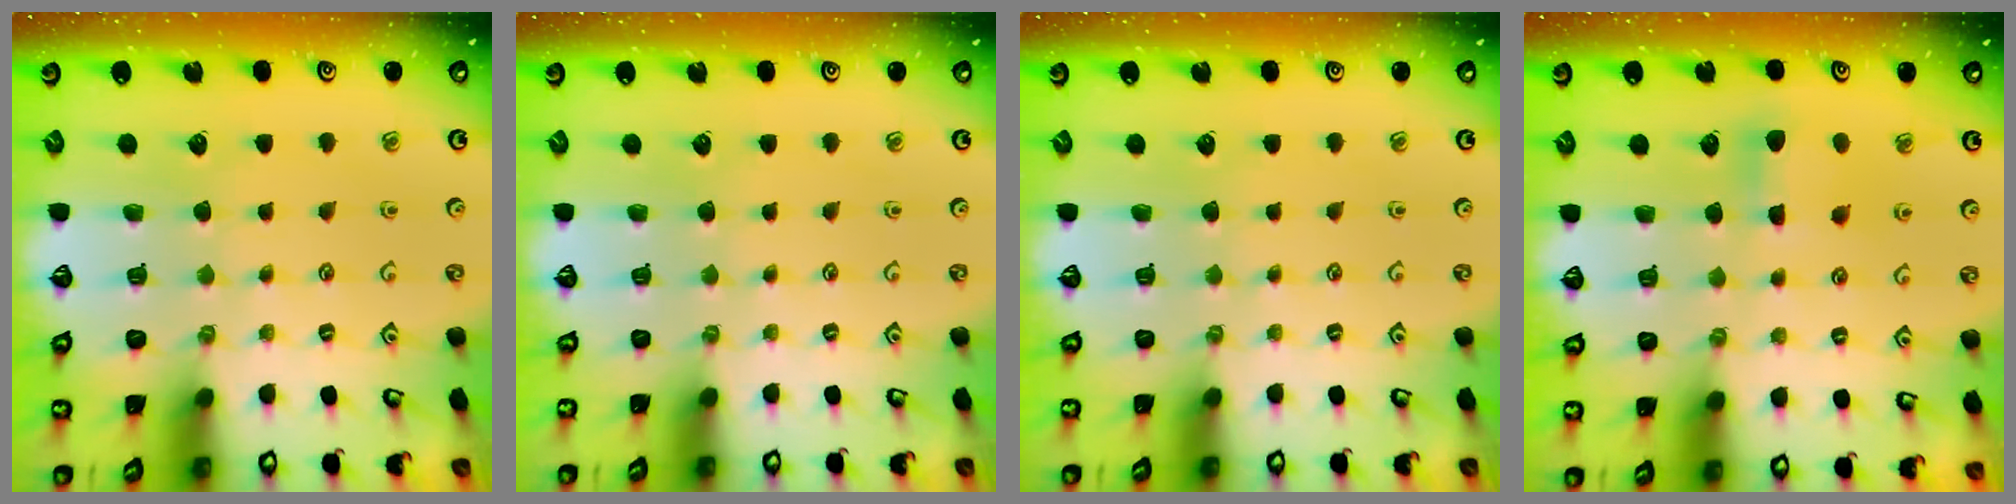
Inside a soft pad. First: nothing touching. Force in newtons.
{"total": 0.0}
{"total": 0.0}
{"total": 6.9, "press": 6.8, "slide": 1.0}